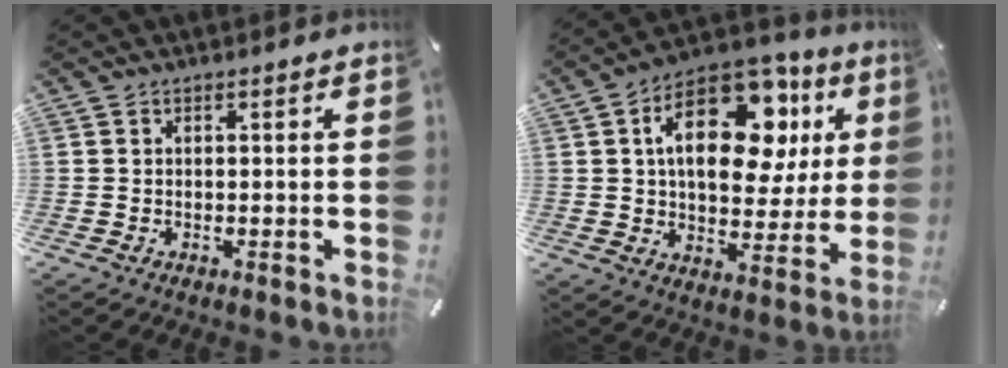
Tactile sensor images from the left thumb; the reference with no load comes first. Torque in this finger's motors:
{"motor_torque": [2.11, 2.17, 1.99, -0.78, 0.36]}